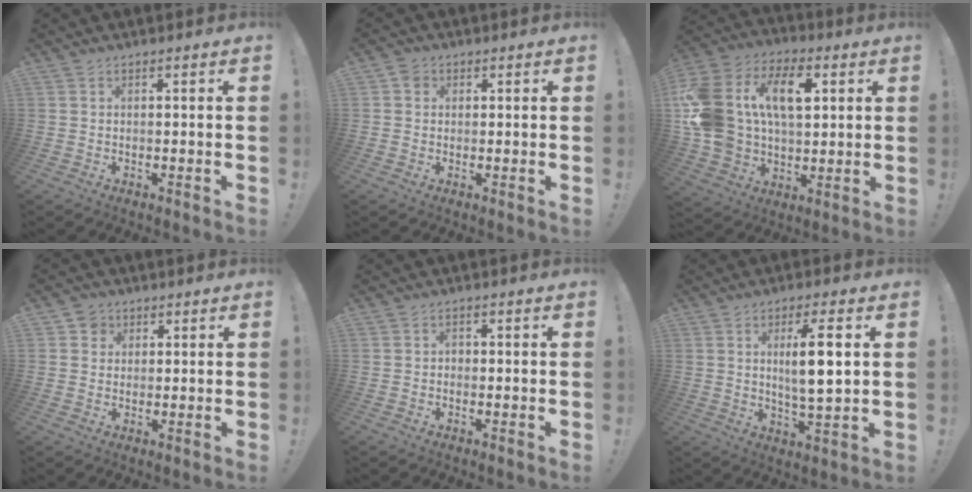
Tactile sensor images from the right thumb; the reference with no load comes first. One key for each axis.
{"total": 2.7, "fx": 0.6, "fy": 2.4, "fz": 1.0, "tx": -0.011, "ty": 0.004, "tz": 0.011}
{"total": 22.9, "fx": 5.8, "fy": 15.9, "fz": 15.4, "tx": -0.288, "ty": -0.008, "tz": 0.106}
{"total": 3.9, "fx": 1.6, "fy": 3.5, "fz": 0.9, "tx": -0.019, "ty": 0.003, "tz": 0.030}
{"total": 1.2, "fx": -0.7, "fy": 0.9, "fz": 0.4, "tx": -0.014, "ty": 0.007, "tz": -0.012}
{"total": 9.5, "fx": 2.1, "fy": 1.6, "fz": 9.1, "tx": -0.152, "ty": -0.008, "tz": 0.027}